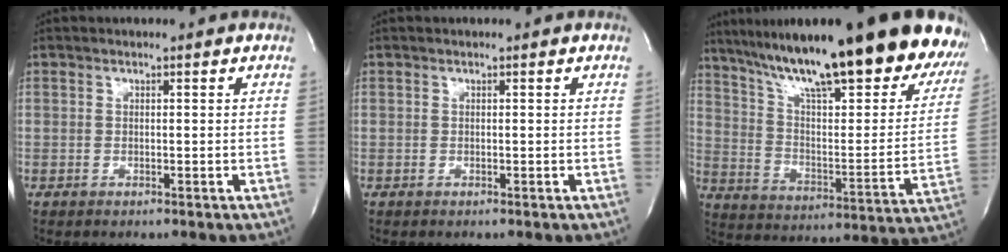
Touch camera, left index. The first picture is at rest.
{"total": 0.0}
{"total": 32.5, "force": [24.8, 5.8, 20.2], "torque": [-0.277, -0.027, 0.347]}